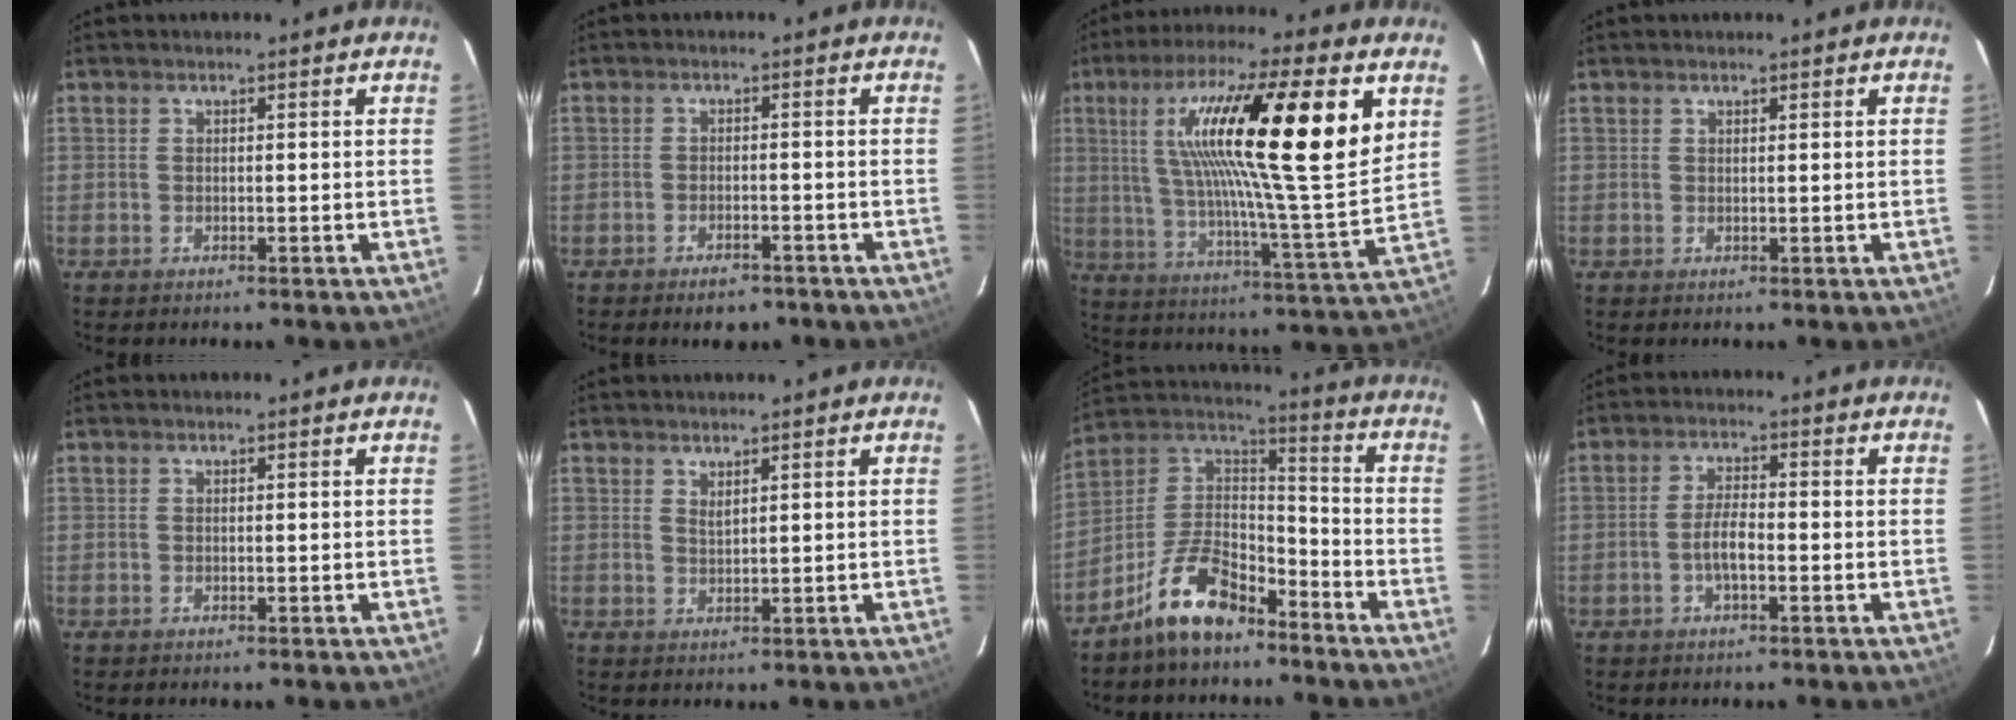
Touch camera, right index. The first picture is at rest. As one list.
[{"total": 4.4, "force": [-3.3, 2.1, 2.1], "torque": [-0.039, 0.002, -0.044]}, {"total": 25.6, "force": [9.8, 3.2, 23.4], "torque": [-0.389, 0.016, 0.163]}, {"total": 0.6, "force": [0.5, 0.3, 0.1], "torque": [-0.004, 0.001, 0.009]}, {"total": 0.0}, {"total": 1.5, "force": [1.2, 0.2, 0.9], "torque": [-0.016, -0.001, 0.021]}, {"total": 14.2, "force": [-9.7, 6.5, 7.9], "torque": [-0.173, 0.040, -0.177]}, {"total": 4.1, "force": [-1.5, 1.3, 3.6], "torque": [-0.074, 0.004, -0.028]}]